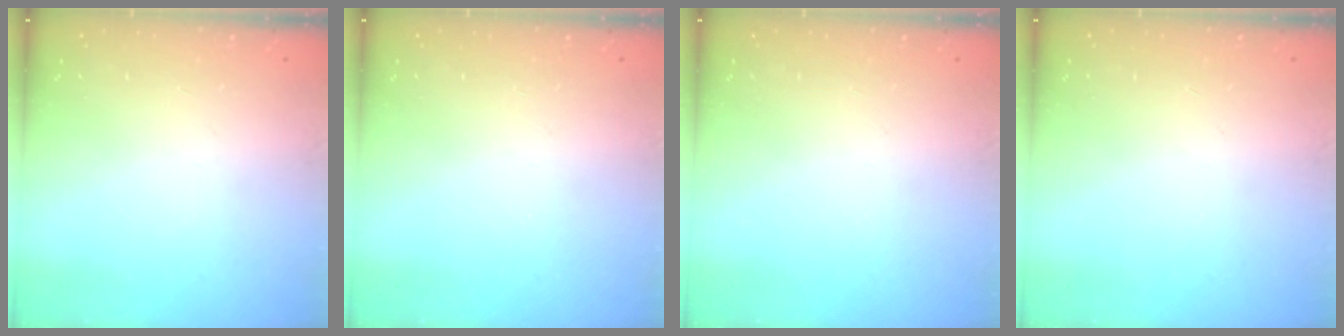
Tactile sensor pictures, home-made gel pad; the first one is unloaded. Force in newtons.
{"total": 0.0}
{"total": 0.0}
{"total": 0.0}